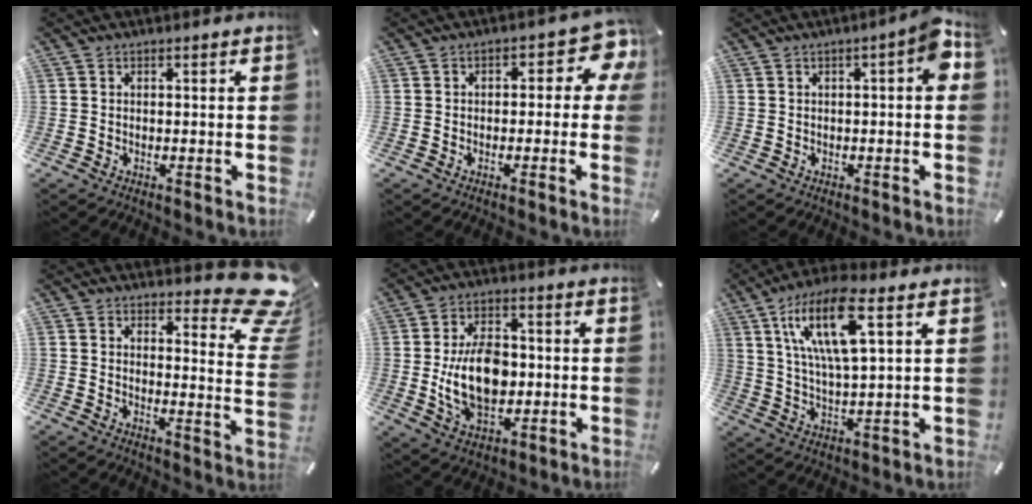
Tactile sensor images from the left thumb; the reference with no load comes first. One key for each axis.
{"total": 7.3, "fx": 1.7, "fy": 3.8, "fz": 6.0, "tx": -0.075, "ty": -0.012, "tz": 0.023}
{"total": 5.8, "fx": 0.6, "fy": 1.7, "fz": 5.5, "tx": -0.074, "ty": -0.002, "tz": 0.007}
{"total": 11.9, "fx": 8.8, "fy": 4.8, "fz": 6.4, "tx": -0.062, "ty": -0.081, "tz": 0.152}
{"total": 14.5, "fx": -1.0, "fy": 9.9, "fz": 10.5, "tx": -0.194, "ty": 0.000, "tz": -0.018}
{"total": 15.9, "fx": 7.1, "fy": 4.8, "fz": 13.4, "tx": -0.269, "ty": -0.007, "tz": 0.114}